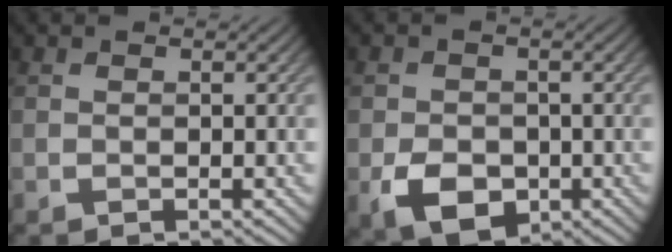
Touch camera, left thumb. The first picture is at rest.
{"total": 5.4, "force": [-2.0, 3.9, 3.1], "torque": [-0.060, -0.014, -0.038]}